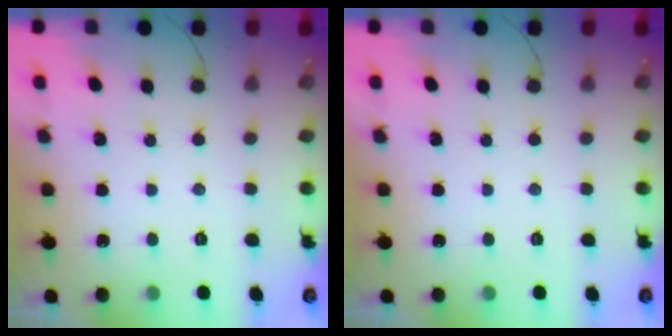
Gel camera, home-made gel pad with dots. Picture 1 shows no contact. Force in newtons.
{"total": 0.0}